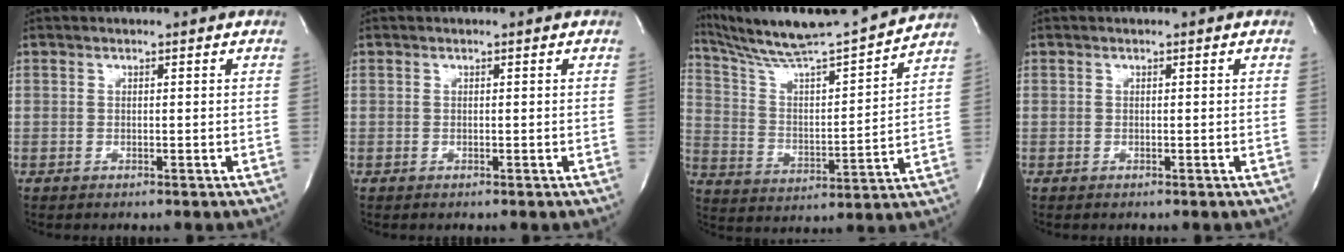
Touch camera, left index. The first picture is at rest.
{"total": 0.0}
{"total": 16.3, "force": [15.3, -0.9, 5.5], "torque": [-0.109, -0.025, 0.254]}
{"total": 0.0}